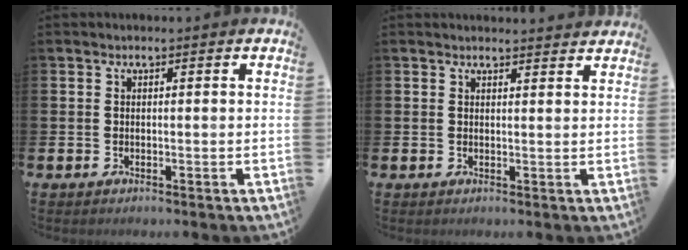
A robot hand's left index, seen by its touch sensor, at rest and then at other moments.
{"total": 1.7, "force": [1.7, 0.1, -0.1], "torque": [0.014, -0.013, 0.027]}